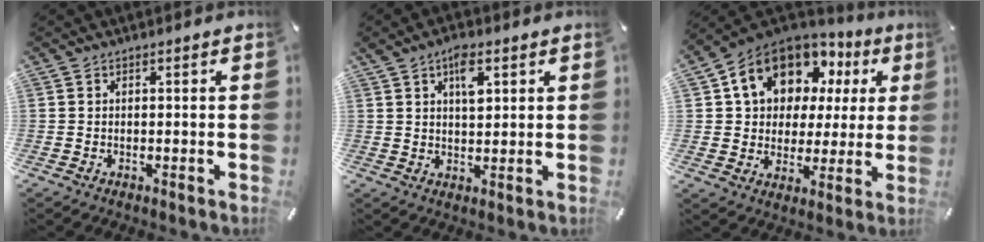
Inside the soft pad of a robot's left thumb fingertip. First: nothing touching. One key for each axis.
{"total": 6.0, "fx": 2.7, "fy": 3.0, "fz": 4.3, "tx": -0.062, "ty": -0.006, "tz": 0.041}
{"total": 14.5, "fx": 7.4, "fy": 11.1, "fz": 5.6, "tx": -0.120, "ty": -0.034, "tz": 0.144}